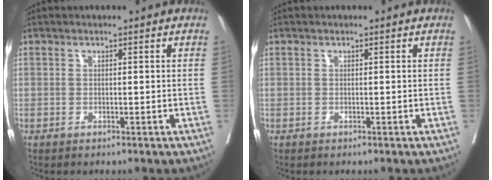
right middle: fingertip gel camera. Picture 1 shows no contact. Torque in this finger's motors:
{"motor_torque": [0.00, 0.00, 0.00, 0.00]}